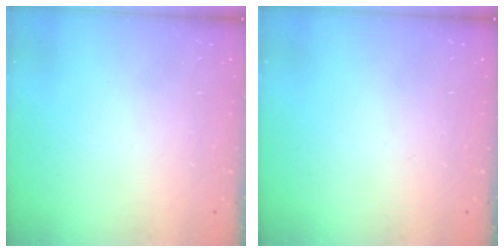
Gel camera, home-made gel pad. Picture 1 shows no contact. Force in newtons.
{"total": 0.0}